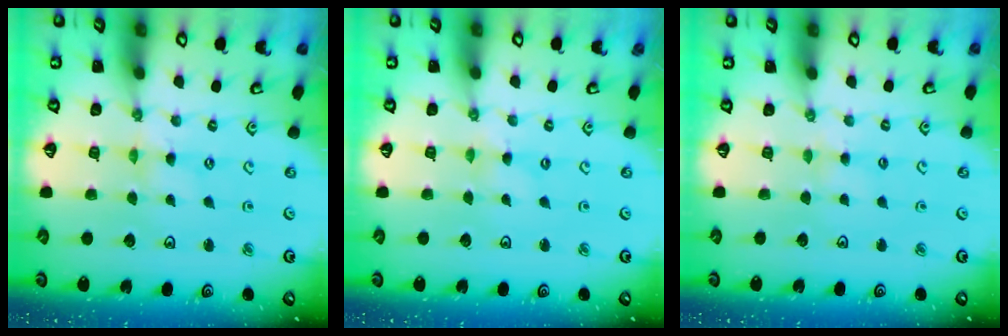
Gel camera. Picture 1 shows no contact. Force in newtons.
{"total": 0.0}
{"total": 2.7, "press": 2.7, "slide": 0.4}